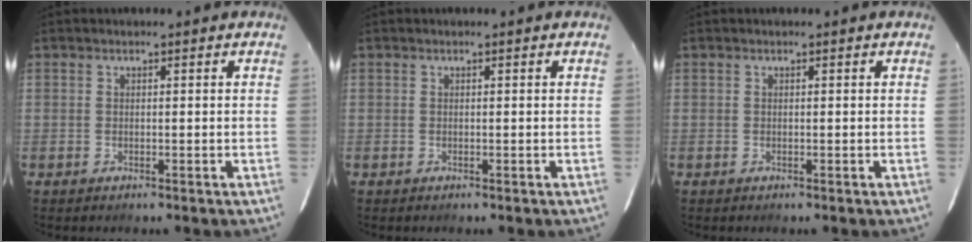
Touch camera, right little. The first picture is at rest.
{"total": 0.0}
{"total": 0.0}